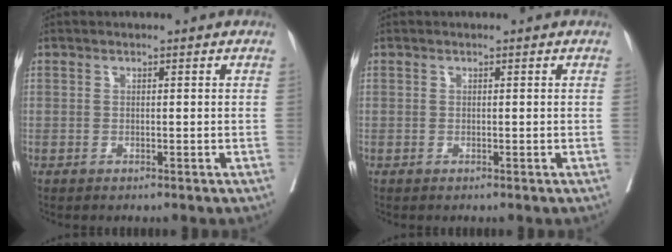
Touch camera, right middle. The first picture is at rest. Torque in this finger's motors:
{"motor_torque": [0.00, 0.00, 0.00, 0.00]}